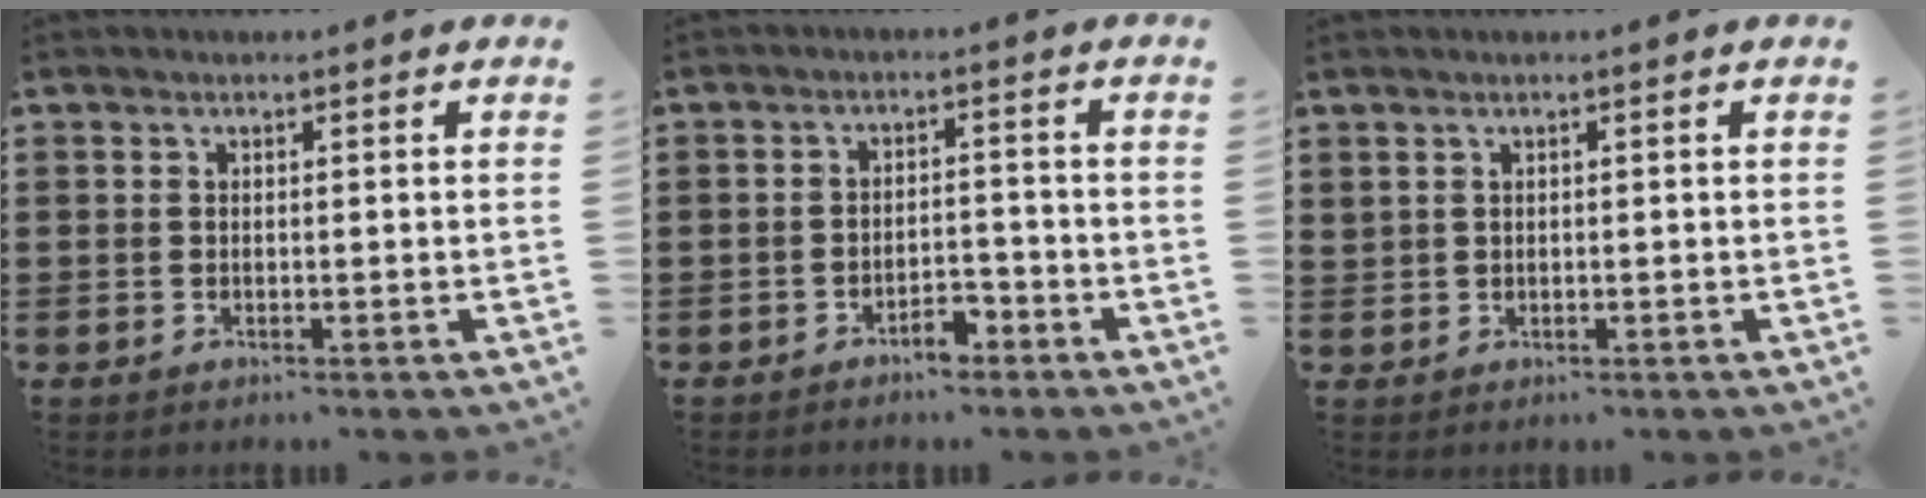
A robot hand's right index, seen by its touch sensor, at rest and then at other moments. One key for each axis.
{"total": 3.4, "fx": -2.7, "fy": 1.3, "fz": 1.6, "tx": -0.028, "ty": 0.009, "tz": -0.052}
{"total": 0.9, "fx": 0.7, "fy": 0.6, "fz": 0.3, "tx": -0.007, "ty": 0.003, "tz": 0.013}